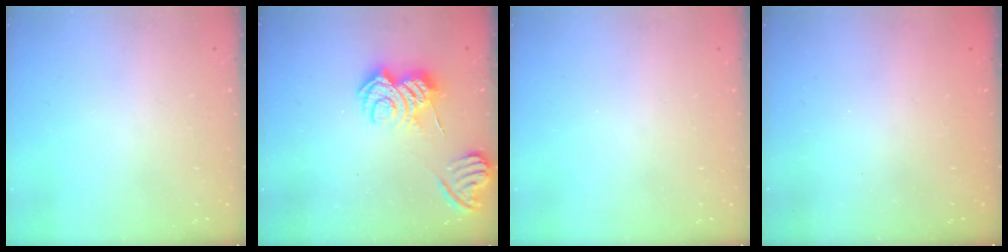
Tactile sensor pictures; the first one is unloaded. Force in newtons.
{"total": 8.2, "press": 8.2, "slide": 0.9}
{"total": 0.0}
{"total": 2.4, "press": 2.2, "slide": 0.8}